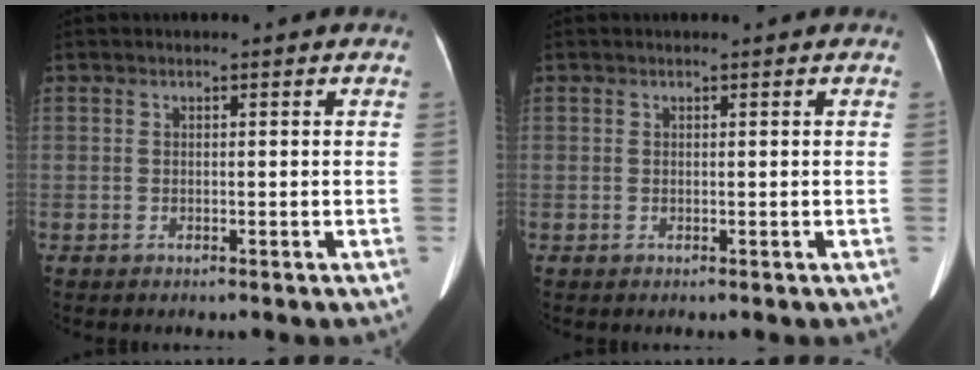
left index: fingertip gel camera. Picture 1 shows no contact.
{"total": 0.0}